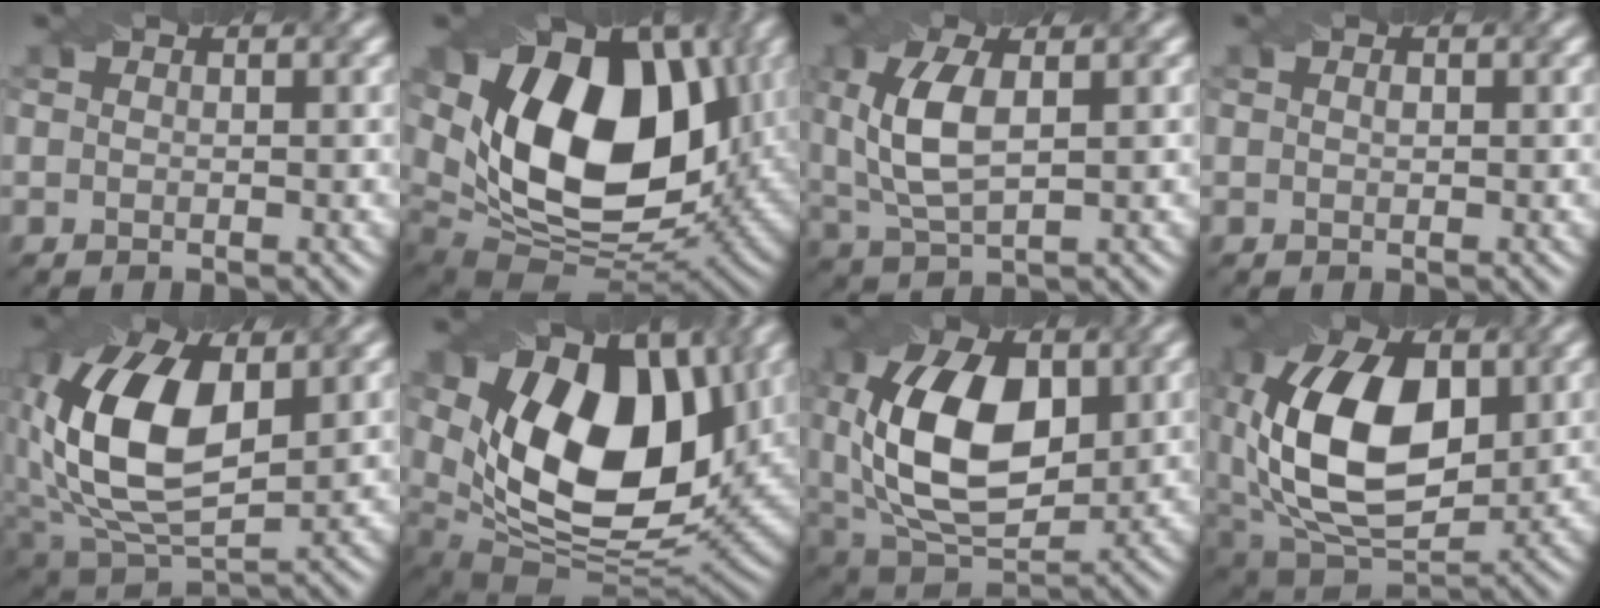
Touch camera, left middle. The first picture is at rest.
{"total": 16.6, "force": [3.8, 10.1, 12.6], "torque": [-0.189, 0.005, 0.059]}
{"total": 6.0, "force": [1.2, 2.8, 5.2], "torque": [-0.123, 0.003, 0.027]}
{"total": 0.5, "force": [0.2, 0.3, 0.4], "torque": [-0.008, 0.001, 0.003]}
{"total": 11.9, "force": [1.6, 6.9, 9.6], "torque": [-0.201, 0.001, 0.032]}
{"total": 15.3, "force": [4.5, 9.0, 11.5], "torque": [-0.183, -0.006, 0.078]}
{"total": 11.7, "force": [1.8, 7.0, 9.1], "torque": [-0.179, 0.004, 0.031]}
{"total": 12.8, "force": [1.4, 7.9, 9.9], "torque": [-0.187, 0.002, 0.025]}